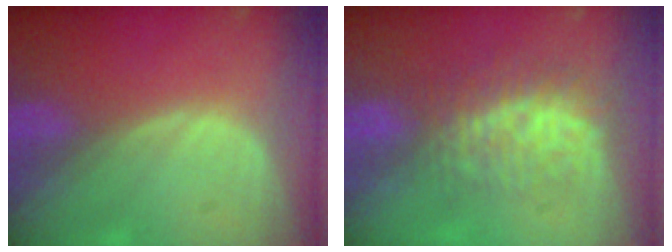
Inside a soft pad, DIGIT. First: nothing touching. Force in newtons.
{"total": 8.8, "press": 7.4, "slide": 4.7}